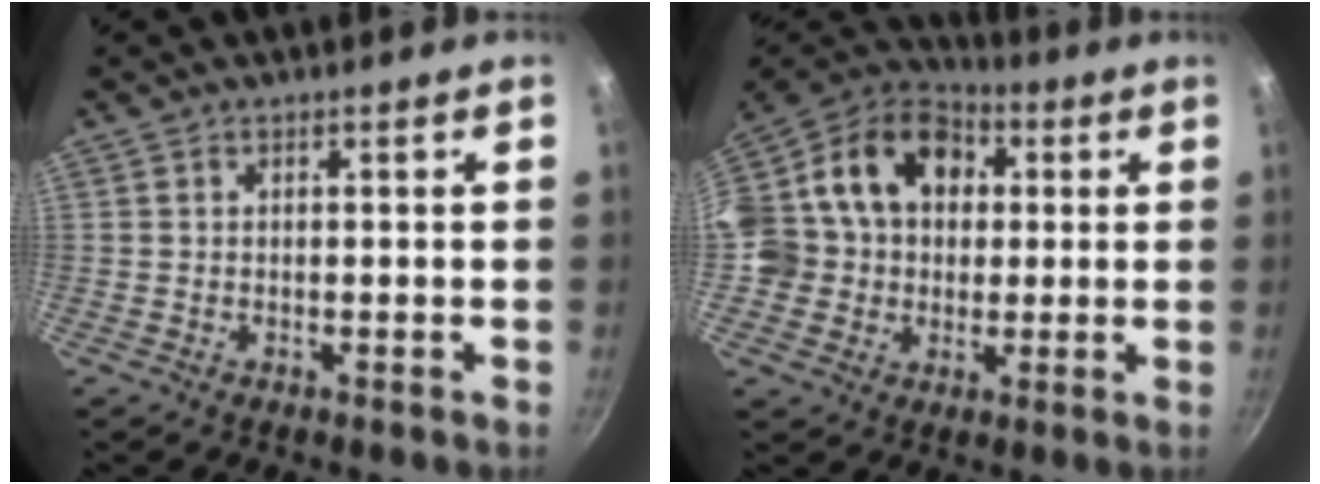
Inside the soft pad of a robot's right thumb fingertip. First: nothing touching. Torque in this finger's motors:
{"motor_torque": [1.16, 1.47, 0.69, -0.52, 0.34]}